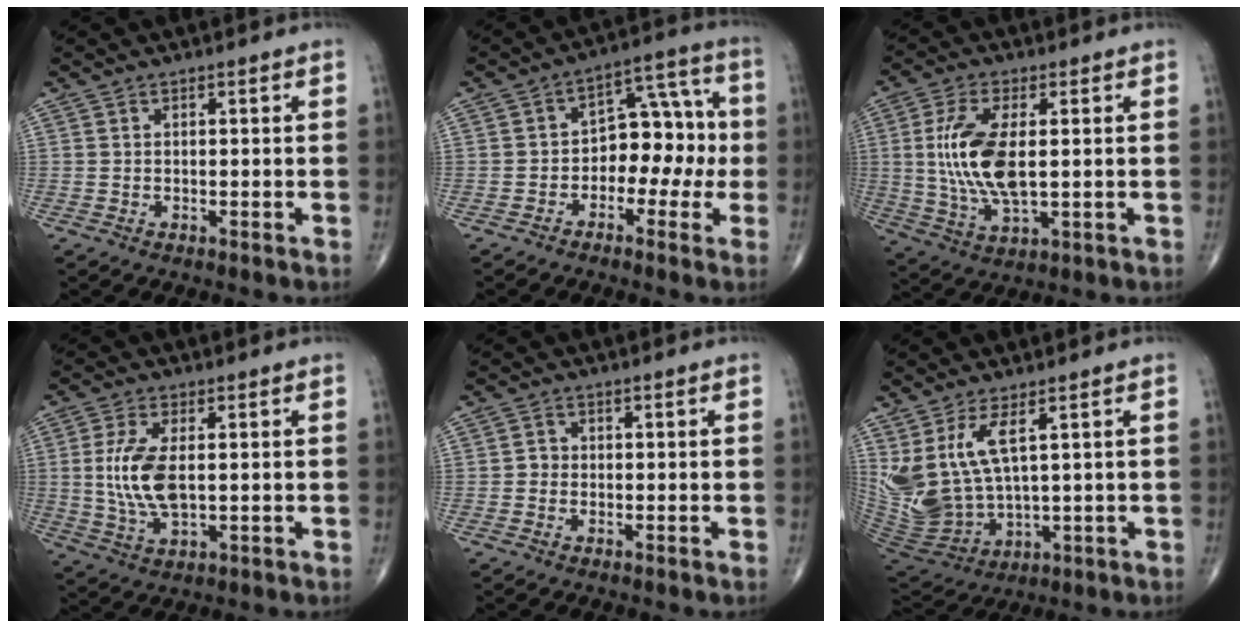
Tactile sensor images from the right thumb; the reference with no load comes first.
{"total": 10.8, "force": [-1.6, 7.2, 7.9], "torque": [-0.063, 0.051, -0.035]}
{"total": 12.7, "force": [1.1, 5.4, 11.4], "torque": [-0.243, -0.011, 0.028]}
{"total": 9.5, "force": [0.6, 4.4, 8.4], "torque": [-0.183, -0.009, 0.018]}
{"total": 1.4, "force": [-0.3, 1.3, 0.5], "torque": [0.001, 0.005, -0.009]}
{"total": 12.4, "force": [4.5, 5.4, 10.3], "torque": [-0.214, -0.032, 0.114]}